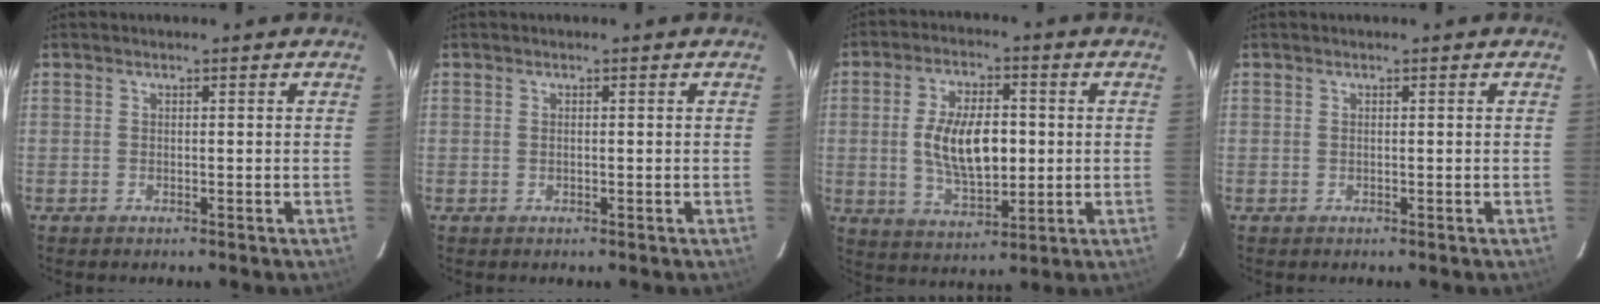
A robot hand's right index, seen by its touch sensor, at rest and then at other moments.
{"total": 0.0}
{"total": 12.1, "force": [0.1, 6.0, 10.5], "torque": [-0.199, -0.002, 0.009]}
{"total": 0.0}